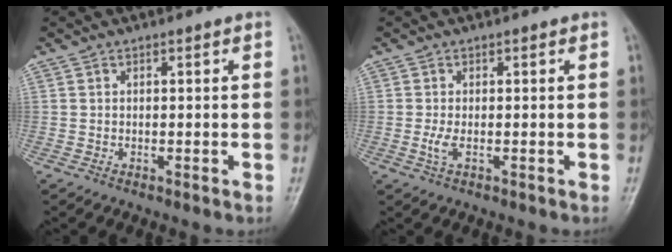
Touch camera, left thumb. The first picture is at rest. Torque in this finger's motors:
{"motor_torque": [0.02, 0.03, 0.13, 0.03, 0.01]}